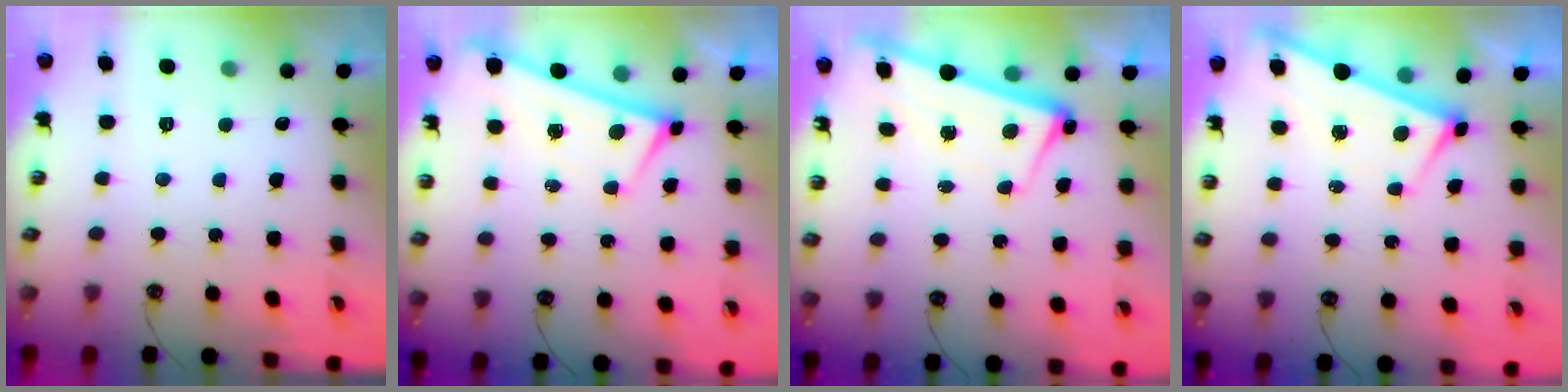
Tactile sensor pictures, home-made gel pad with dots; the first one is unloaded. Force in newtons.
{"total": 0.0}
{"total": 2.4, "press": 2.2, "slide": 0.9}
{"total": 2.8, "press": 2.8, "slide": 0.4}